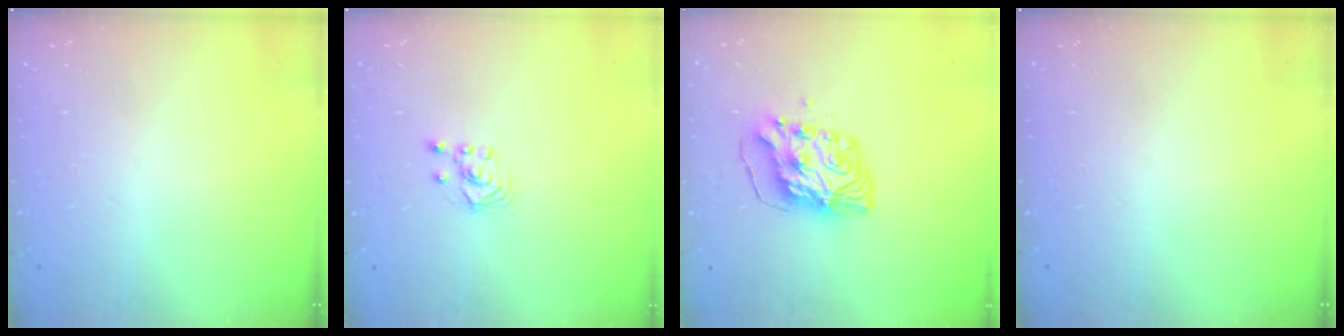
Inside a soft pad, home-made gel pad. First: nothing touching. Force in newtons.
{"total": 1.7, "press": 1.7, "slide": 0.2}
{"total": 8.3, "press": 8.3, "slide": 0.9}
{"total": 0.0}